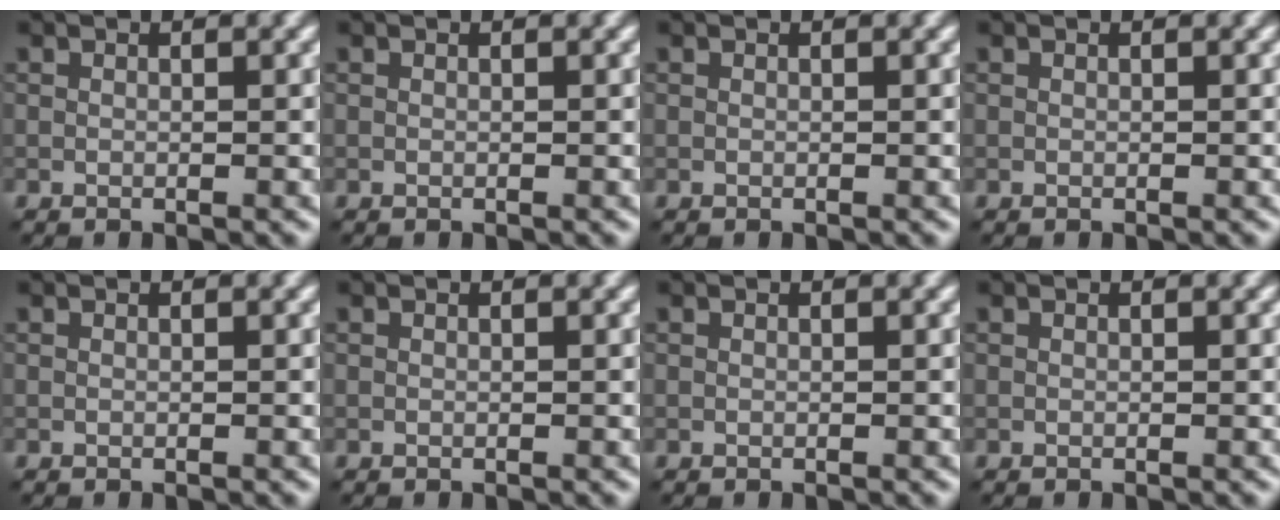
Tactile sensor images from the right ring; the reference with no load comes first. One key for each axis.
{"total": 0.0}
{"total": 0.0}
{"total": 0.0}
{"total": 0.0}
{"total": 0.0}
{"total": 0.0}
{"total": 0.0}